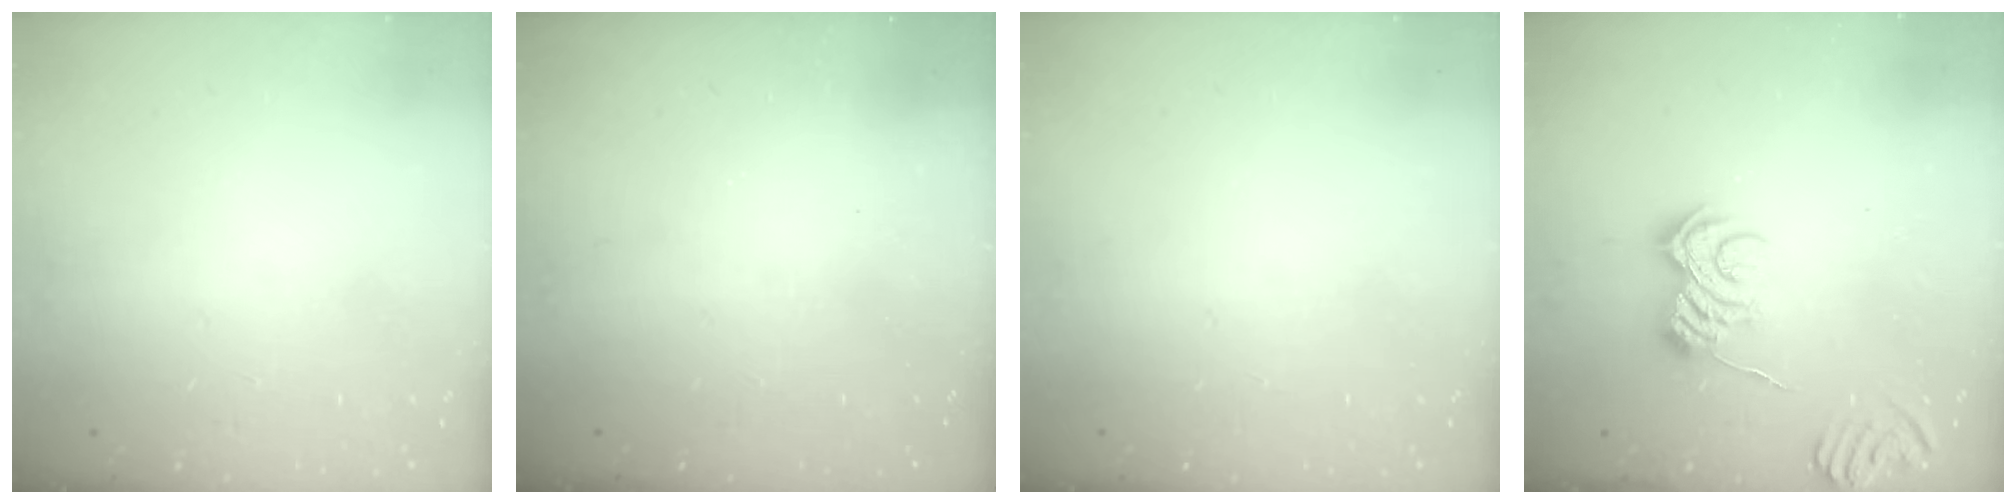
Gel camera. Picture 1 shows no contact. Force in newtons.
{"total": 2.5, "press": 2.4, "slide": 0.7}
{"total": 0.0}
{"total": 5.4, "press": 5.3, "slide": 1.0}